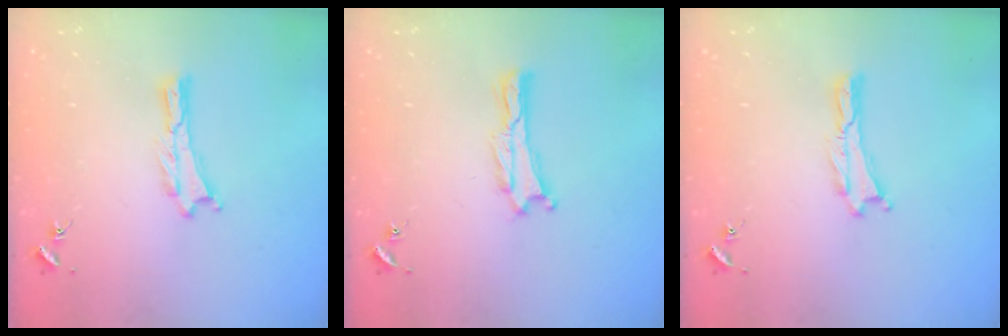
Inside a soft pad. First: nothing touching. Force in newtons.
{"total": 0.0}
{"total": 0.0}